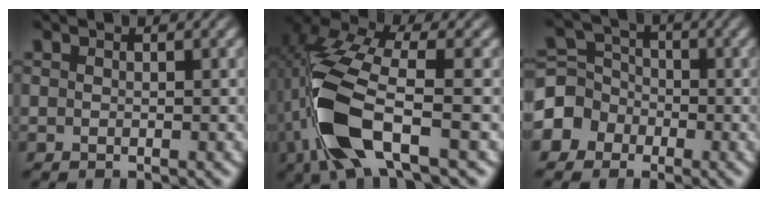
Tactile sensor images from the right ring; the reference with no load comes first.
{"total": 9.0, "force": [-0.8, 4.3, 7.8], "torque": [-0.181, -0.015, -0.009]}
{"total": 7.0, "force": [-1.2, 6.4, 2.5], "torque": [-0.054, -0.019, -0.022]}